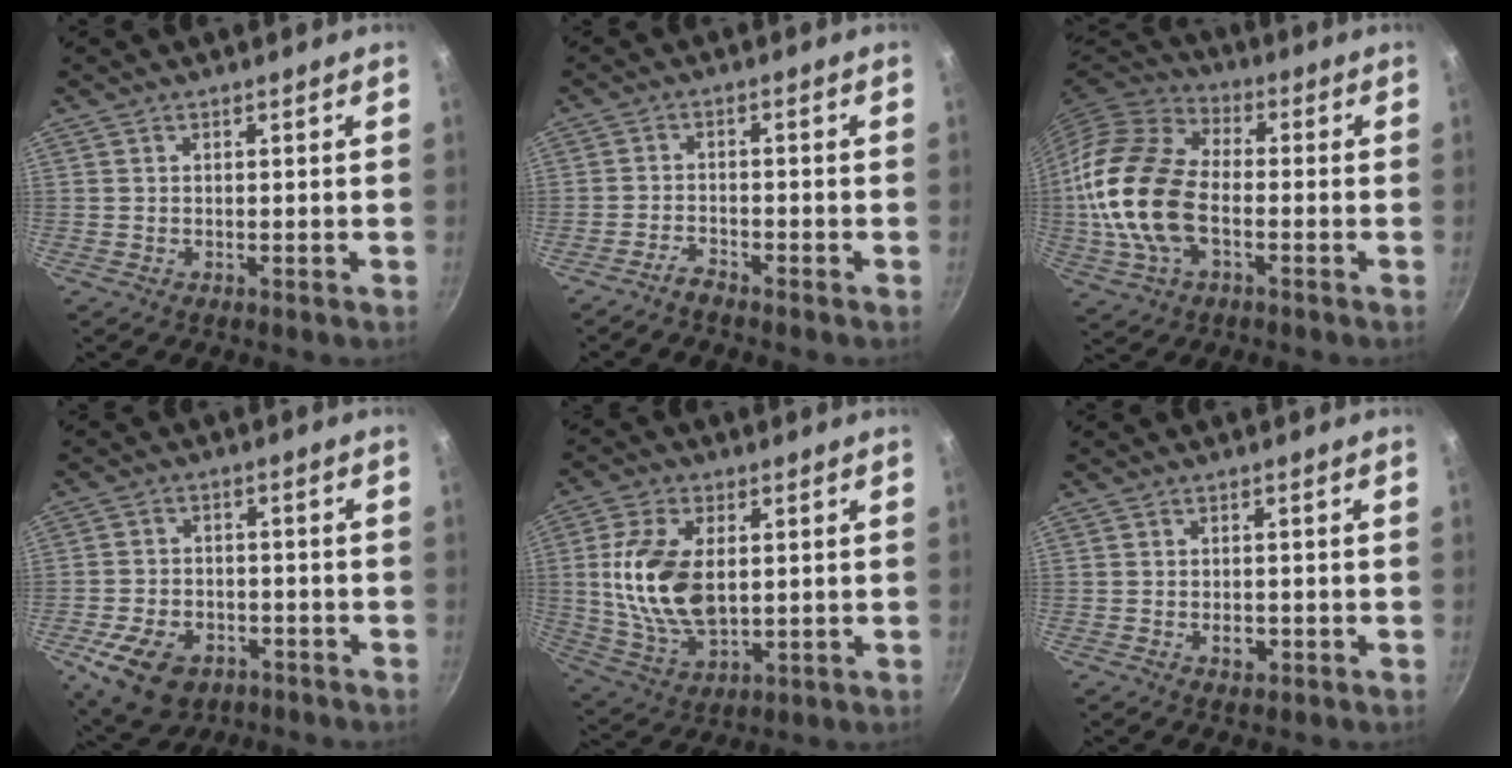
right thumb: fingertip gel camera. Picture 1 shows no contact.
{"total": 2.4, "force": [-2.3, 0.4, 0.6], "torque": [-0.014, 0.020, -0.046]}
{"total": 19.0, "force": [-2.7, 11.5, 14.9], "torque": [-0.287, 0.028, -0.063]}
{"total": 11.6, "force": [-5.4, 7.8, 6.8], "torque": [-0.110, 0.022, -0.082]}
{"total": 14.9, "force": [1.6, 8.7, 12.0], "torque": [-0.218, -0.013, 0.038]}
{"total": 2.2, "force": [-0.8, 1.4, 1.6], "torque": [-0.017, 0.005, -0.011]}